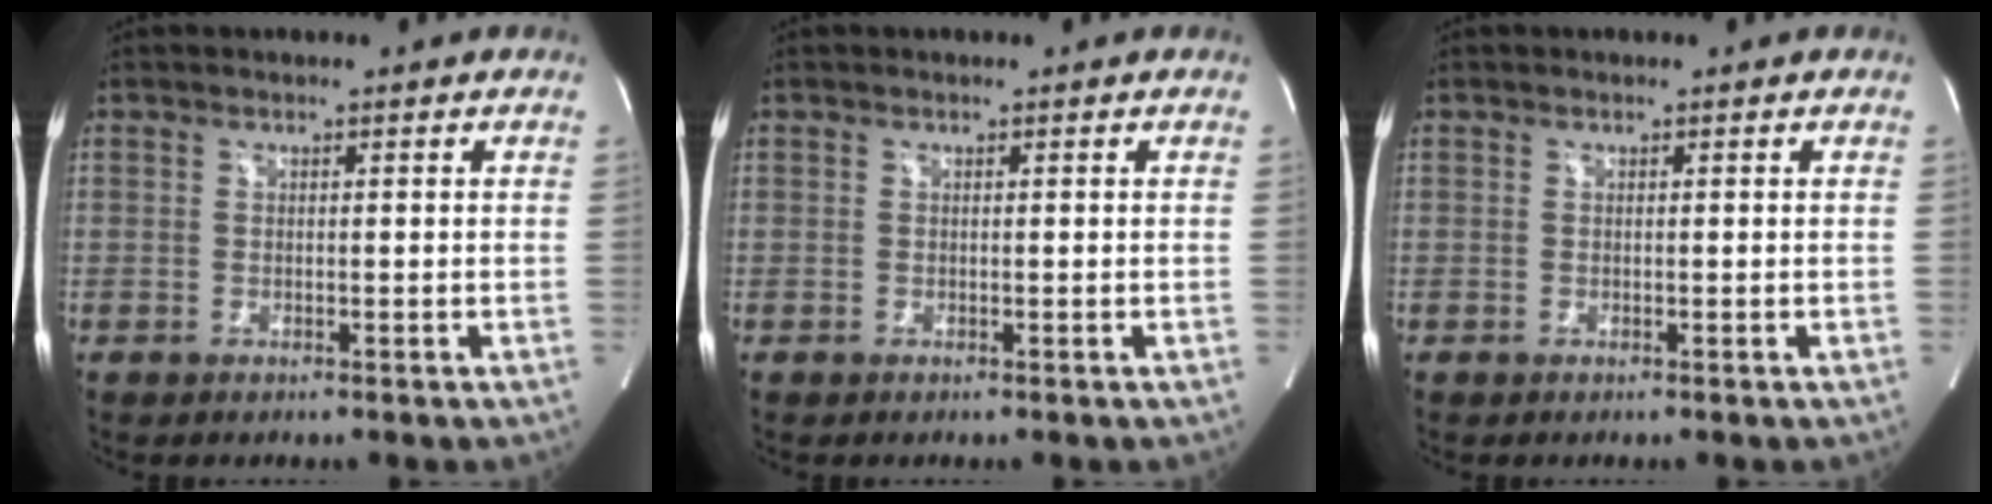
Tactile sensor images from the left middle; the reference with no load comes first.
{"total": 0.0}
{"total": 0.0}